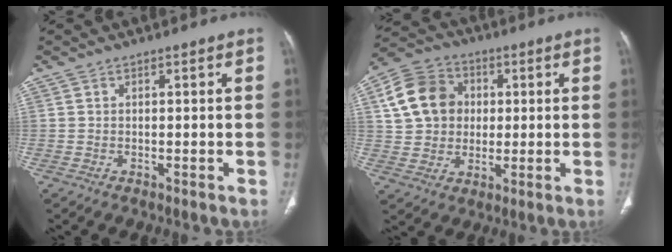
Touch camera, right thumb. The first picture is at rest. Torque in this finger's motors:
{"motor_torque": [-0.90, 1.68, 1.15, 0.01, 0.31]}